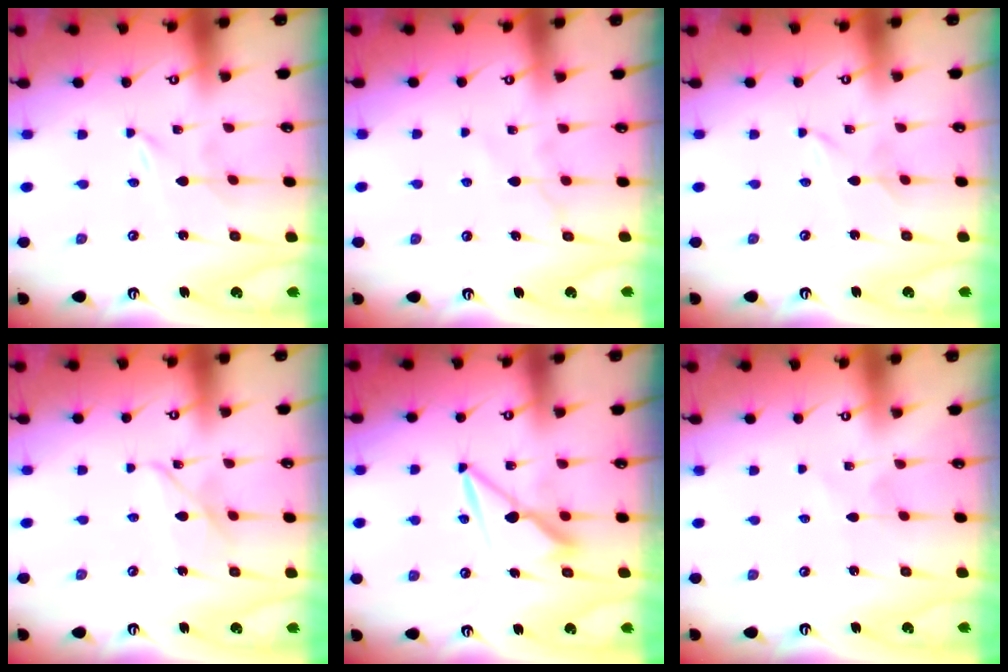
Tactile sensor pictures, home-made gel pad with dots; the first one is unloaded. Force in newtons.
{"total": 6.0, "press": 6.0, "slide": 0.9}
{"total": 1.4, "press": 1.4, "slide": 0.2}
{"total": 7.1, "press": 7.1, "slide": 0.6}
{"total": 8.0, "press": 7.9, "slide": 0.8}
{"total": 2.4, "press": 2.4, "slide": 0.2}